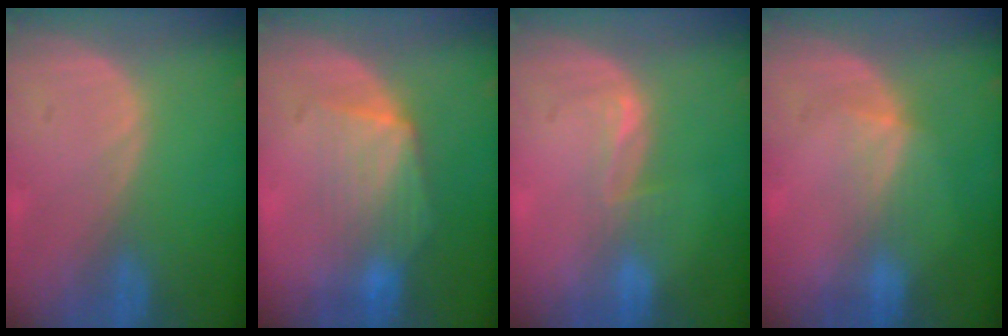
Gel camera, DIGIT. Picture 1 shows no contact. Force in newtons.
{"total": 7.0, "press": 6.6, "slide": 2.3}
{"total": 2.6, "press": 2.0, "slide": 1.6}
{"total": 2.7, "press": 2.4, "slide": 1.2}